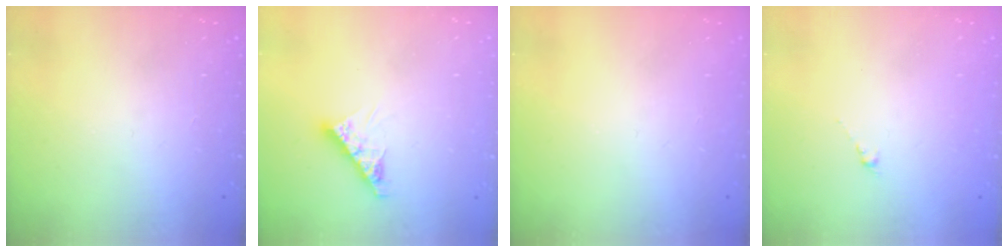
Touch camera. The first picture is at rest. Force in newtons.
{"total": 8.0, "press": 8.0, "slide": 0.7}
{"total": 0.0}
{"total": 0.5, "press": 0.3, "slide": 0.4}